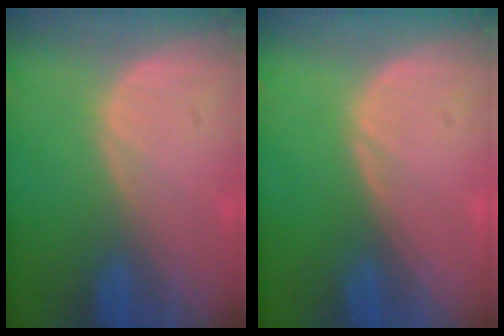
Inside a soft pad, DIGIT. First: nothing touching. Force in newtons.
{"total": 0.0}